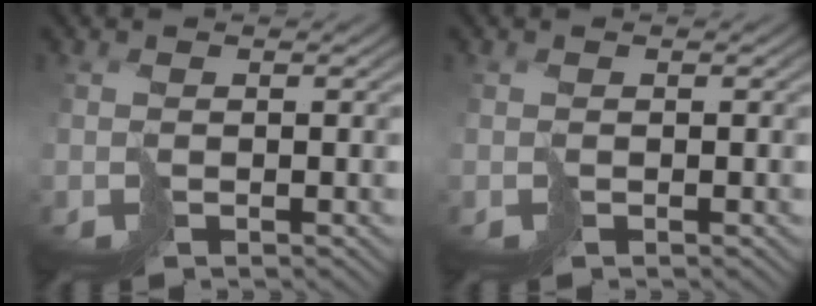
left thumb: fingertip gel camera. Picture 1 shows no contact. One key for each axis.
{"total": 0.0}